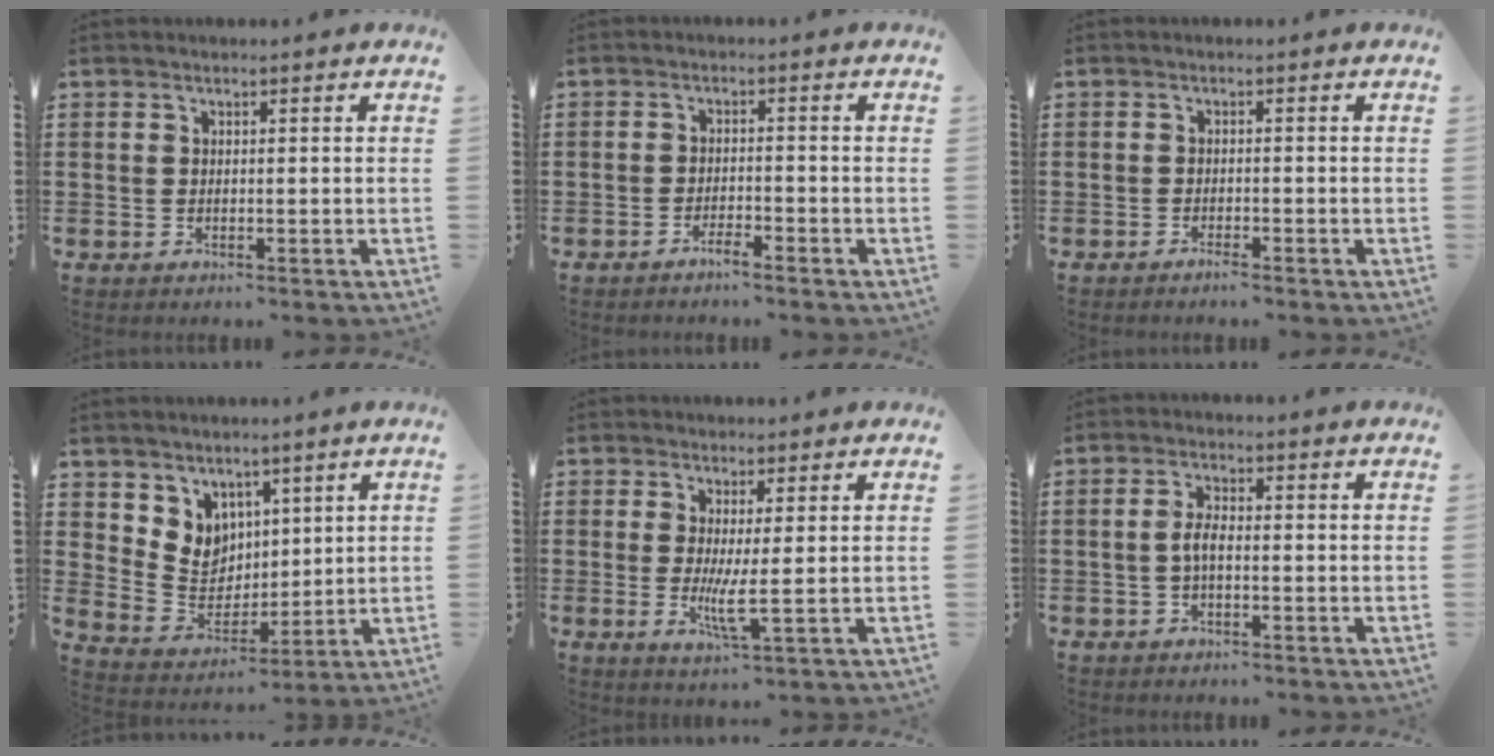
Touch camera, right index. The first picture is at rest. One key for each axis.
{"total": 2.1, "fx": -1.9, "fy": -0.2, "fz": 0.8, "tx": -0.015, "ty": 0.002, "tz": -0.036}
{"total": 1.2, "fx": -1.1, "fy": 0.0, "fz": 0.4, "tx": -0.010, "ty": -0.003, "tz": -0.020}
{"total": 6.9, "fx": 3.6, "fy": 5.8, "fz": 0.8, "tx": -0.054, "ty": -0.020, "tz": 0.073}
{"total": 4.4, "fx": -0.2, "fy": 0.1, "fz": 4.4, "tx": -0.075, "ty": -0.015, "tz": -0.005}
{"total": 3.0, "fx": -0.7, "fy": 1.0, "fz": 2.7, "tx": -0.064, "ty": -0.001, "tz": -0.018}